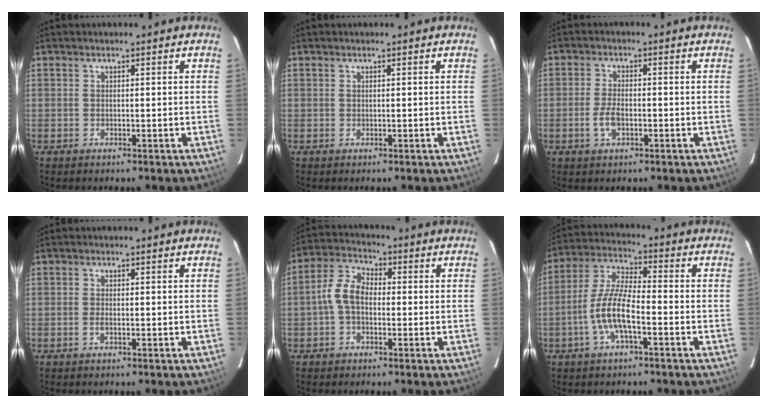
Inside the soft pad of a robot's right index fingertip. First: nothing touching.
{"total": 0.0}
{"total": 4.1, "force": [-1.4, 2.0, 3.3], "torque": [-0.072, -0.001, -0.027]}
{"total": 1.2, "force": [-0.4, 0.5, 1.0], "torque": [-0.022, 0.000, -0.009]}
{"total": 6.6, "force": [-0.9, 4.3, 5.0], "torque": [-0.104, 0.021, -0.018]}
{"total": 9.8, "force": [-3.6, 2.6, 8.7], "torque": [-0.186, 0.003, -0.070]}